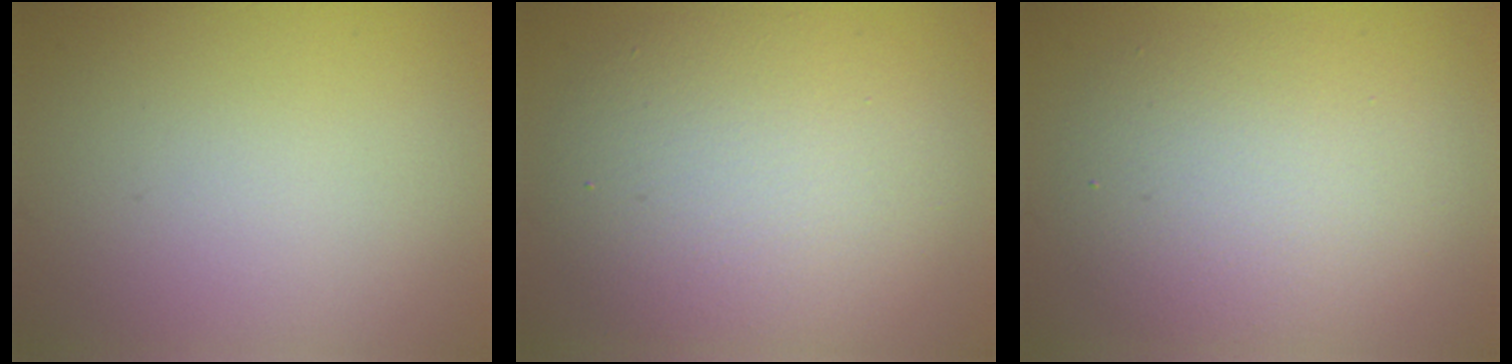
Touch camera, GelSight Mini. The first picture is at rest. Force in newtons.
{"total": 7.8, "press": 7.8, "slide": 0.1}
{"total": 5.6, "press": 5.6, "slide": 0.5}